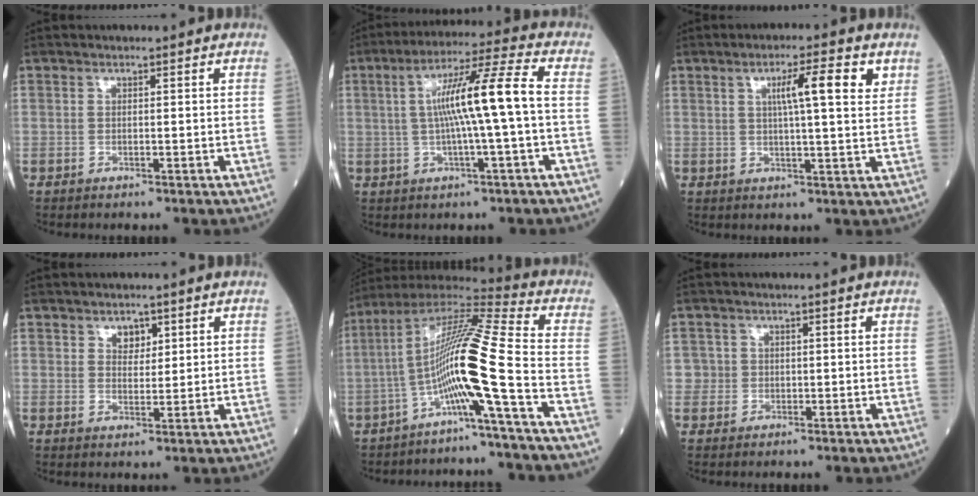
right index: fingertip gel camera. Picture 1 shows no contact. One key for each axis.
{"total": 10.9, "fx": 0.1, "fy": -0.7, "fz": 10.9, "tx": -0.192, "ty": 0.019, "tz": 0.000}
{"total": 7.0, "fx": 2.9, "fy": 0.5, "fz": 6.4, "tx": -0.100, "ty": 0.008, "tz": 0.041}
{"total": 2.6, "fx": 1.5, "fy": 1.7, "fz": 1.4, "tx": -0.017, "ty": 0.000, "tz": 0.025}
{"total": 13.9, "fx": -4.3, "fy": -1.4, "fz": 13.1, "tx": -0.247, "ty": 0.017, "tz": -0.091}
{"total": 1.7, "fx": -0.1, "fy": 1.7, "fz": -0.2, "tx": 0.017, "ty": 0.007, "tz": -0.006}